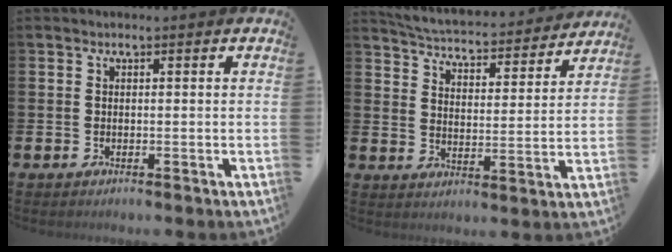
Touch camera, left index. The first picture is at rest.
{"total": 4.8, "force": [4.7, 0.6, 0.6], "torque": [-0.038, -0.043, 0.076]}